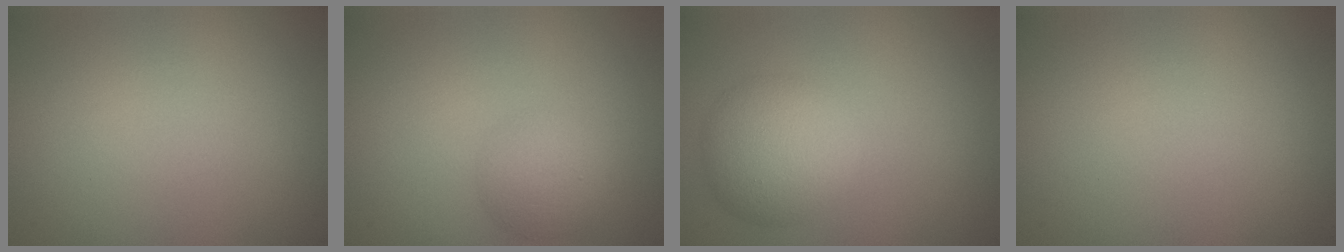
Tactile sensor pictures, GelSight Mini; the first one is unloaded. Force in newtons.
{"total": 2.7, "press": 2.7, "slide": 0.1}
{"total": 5.2, "press": 5.2, "slide": 0.2}
{"total": 0.0}